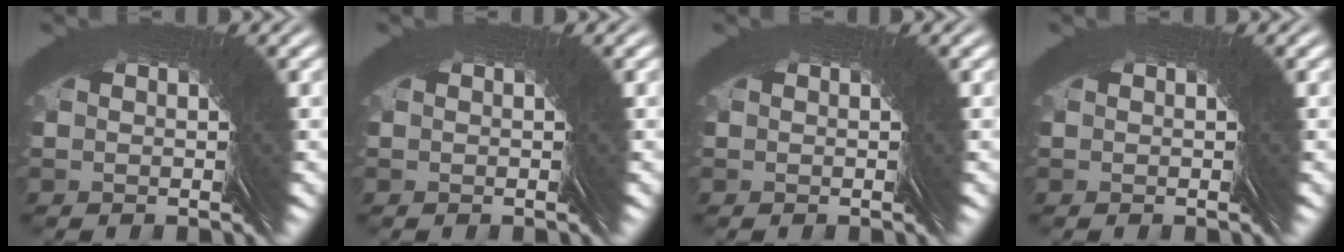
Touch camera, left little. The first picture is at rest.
{"total": 0.0}
{"total": 0.0}
{"total": 0.0}